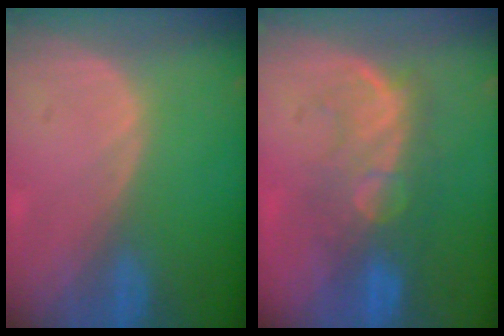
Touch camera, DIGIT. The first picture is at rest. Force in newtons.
{"total": 8.6, "press": 8.1, "slide": 2.9}